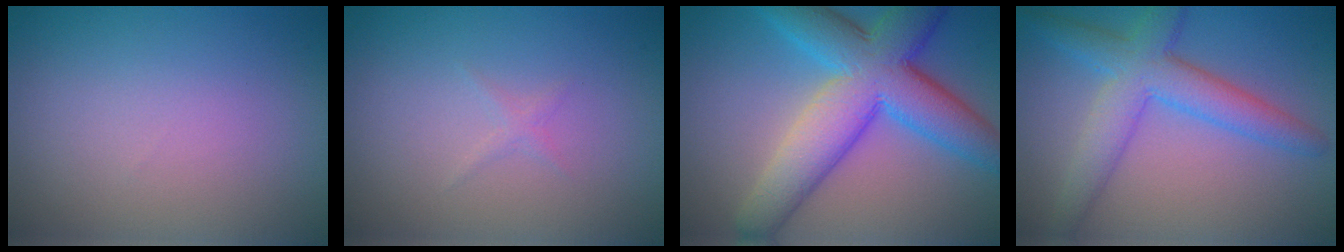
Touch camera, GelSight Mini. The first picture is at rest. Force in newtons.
{"total": 0.5, "press": 0.5, "slide": 0.0}
{"total": 10.1, "press": 10.1, "slide": 0.3}
{"total": 5.4, "press": 5.4, "slide": 0.1}